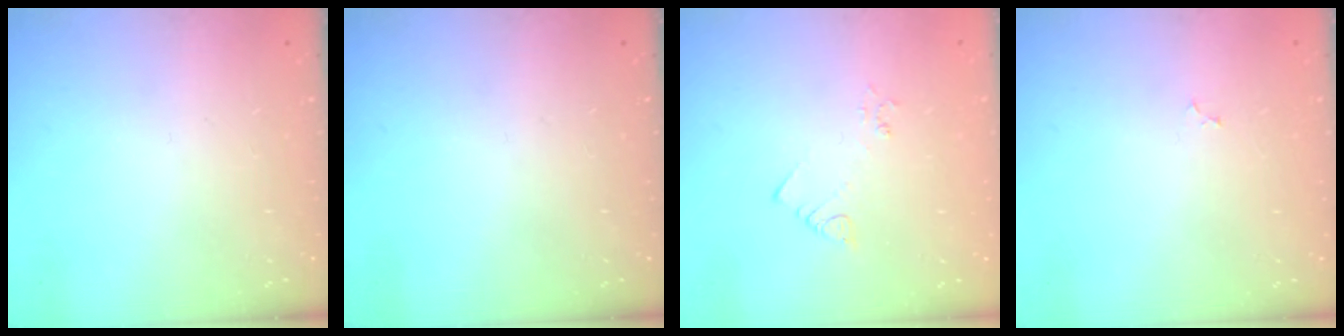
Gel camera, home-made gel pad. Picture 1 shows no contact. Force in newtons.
{"total": 0.0}
{"total": 2.4, "press": 2.4, "slide": 0.4}
{"total": 2.3, "press": 2.3, "slide": 0.2}